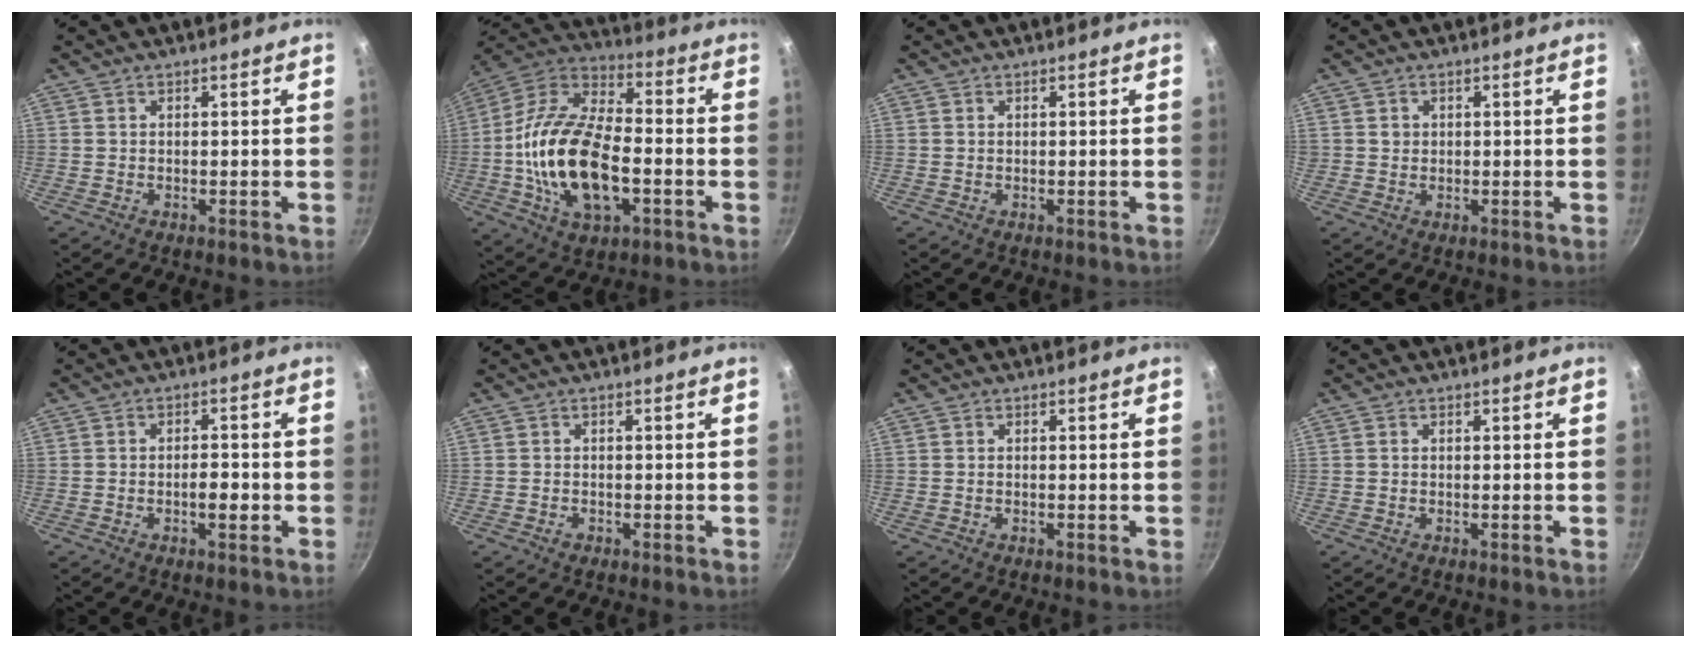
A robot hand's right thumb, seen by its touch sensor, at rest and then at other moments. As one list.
[{"total": 21.5, "force": [-4.1, 11.5, 17.6], "torque": [-0.327, 0.033, -0.084]}, {"total": 0.0}, {"total": 1.4, "force": [0.3, 1.3, 0.4], "torque": [-0.001, 0.003, 0.004]}, {"total": 3.6, "force": [-1.1, 1.6, 3.0], "torque": [-0.035, 0.012, -0.016]}, {"total": 1.0, "force": [-0.6, 0.8, 0.4], "torque": [-0.005, 0.003, -0.009]}, {"total": 0.0}, {"total": 0.0}]